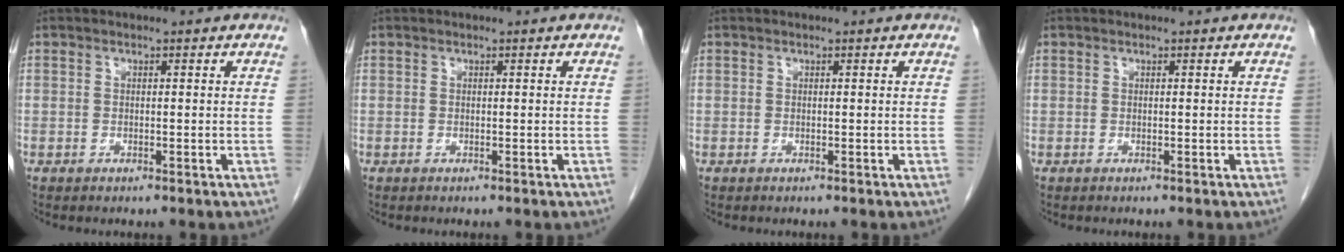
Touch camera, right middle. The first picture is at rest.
{"total": 0.0}
{"total": 0.0}
{"total": 0.0}